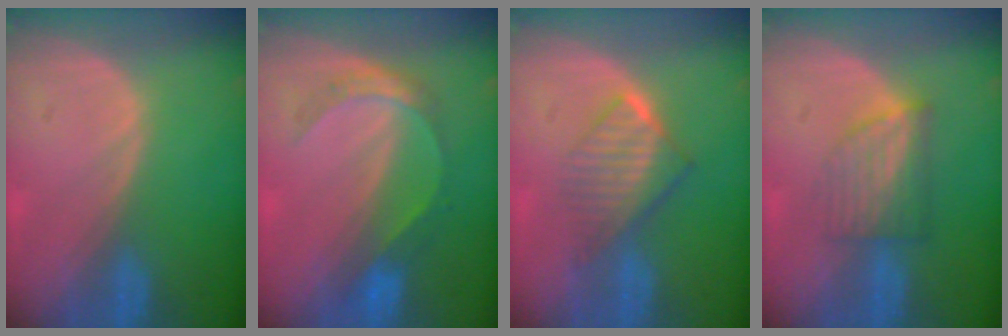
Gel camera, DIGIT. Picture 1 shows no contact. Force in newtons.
{"total": 5.3, "press": 5.0, "slide": 1.6}
{"total": 6.5, "press": 5.7, "slide": 3.0}
{"total": 6.1, "press": 5.4, "slide": 2.8}